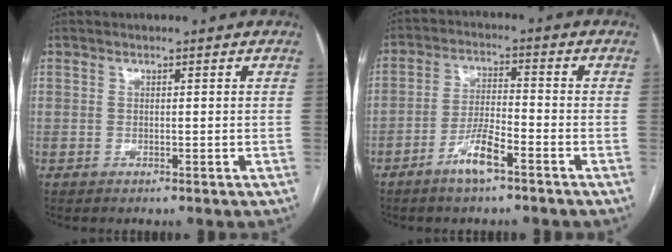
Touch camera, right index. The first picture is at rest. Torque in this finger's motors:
{"motor_torque": [0.64, -0.18, 0.29, 0.08]}